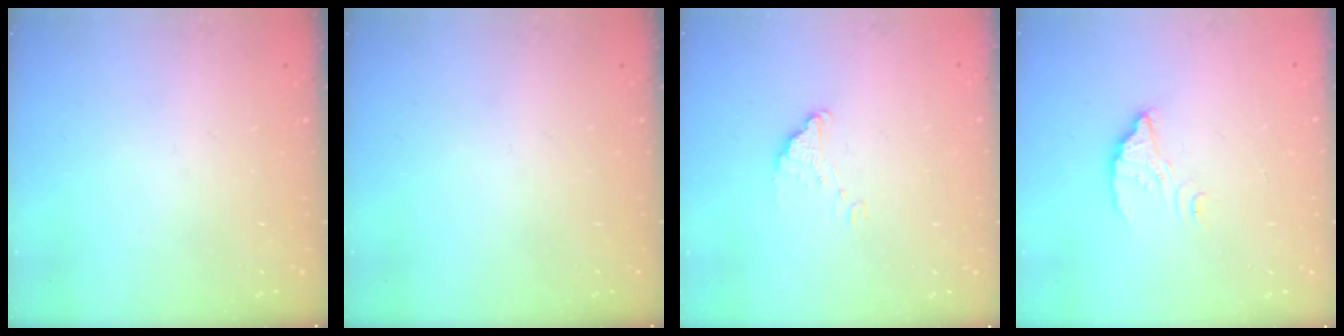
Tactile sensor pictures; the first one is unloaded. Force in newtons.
{"total": 0.0}
{"total": 1.6, "press": 1.6, "slide": 0.1}
{"total": 3.4, "press": 3.4, "slide": 0.1}